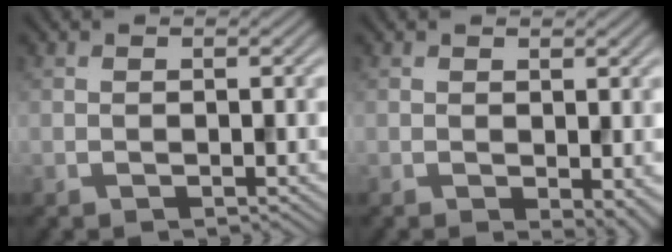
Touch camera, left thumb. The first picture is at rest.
{"total": 3.0, "force": [-0.5, 1.5, 2.6], "torque": [-0.035, -0.010, -0.004]}